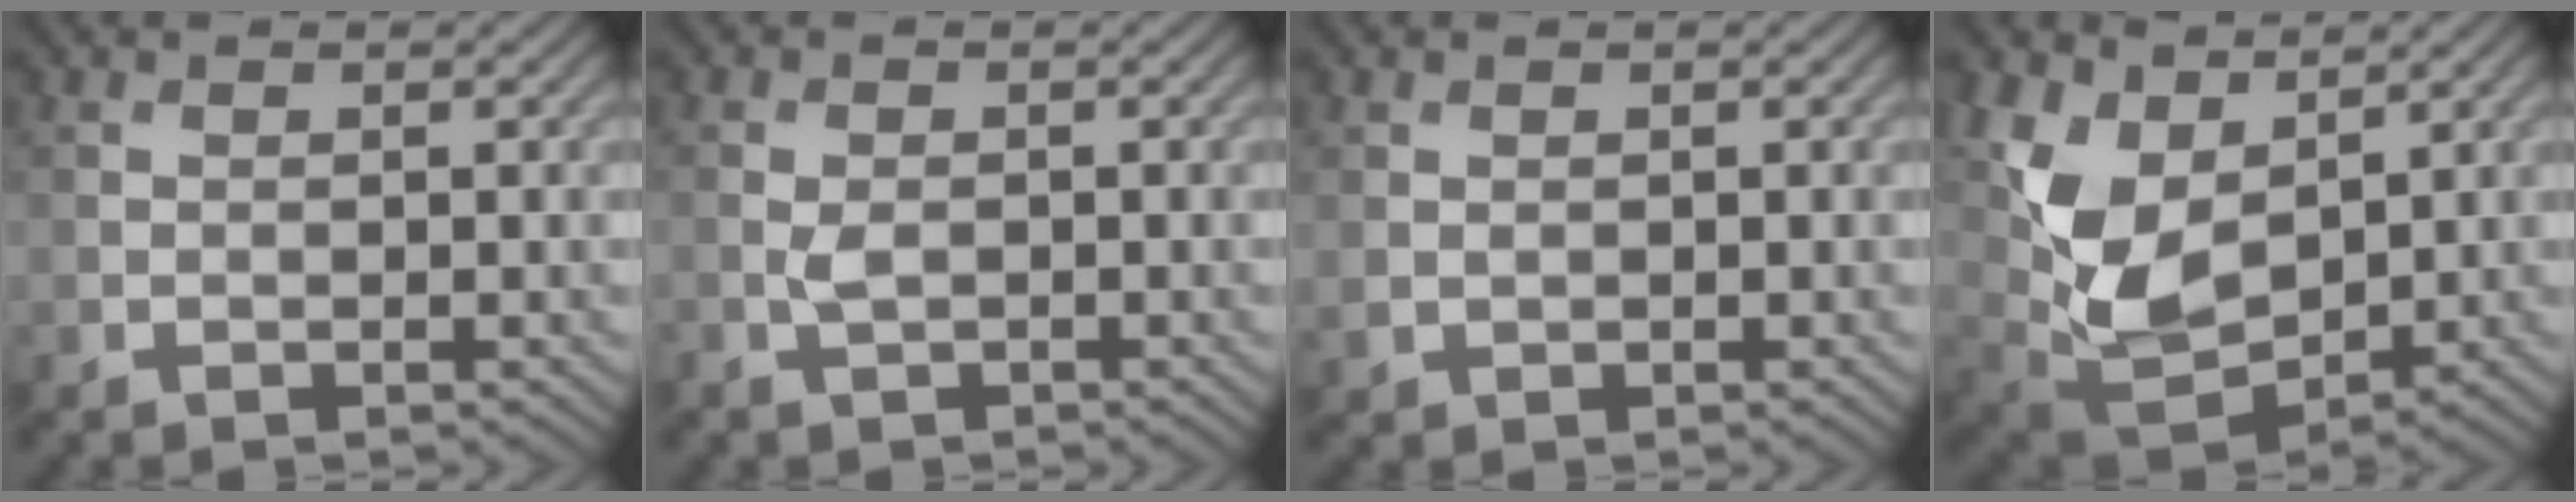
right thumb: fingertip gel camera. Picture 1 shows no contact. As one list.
[{"total": 1.8, "force": [-0.5, 1.2, 1.2], "torque": [-0.030, -0.003, -0.011]}, {"total": 0.9, "force": [0.3, 0.7, 0.4], "torque": [-0.012, -0.004, 0.011]}, {"total": 11.3, "force": [4.3, 6.6, 8.1], "torque": [-0.200, 0.001, 0.087]}]